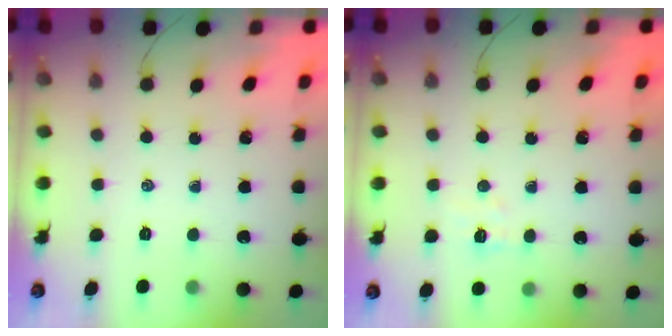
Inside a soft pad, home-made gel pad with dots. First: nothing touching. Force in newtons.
{"total": 4.2, "press": 4.0, "slide": 1.2}